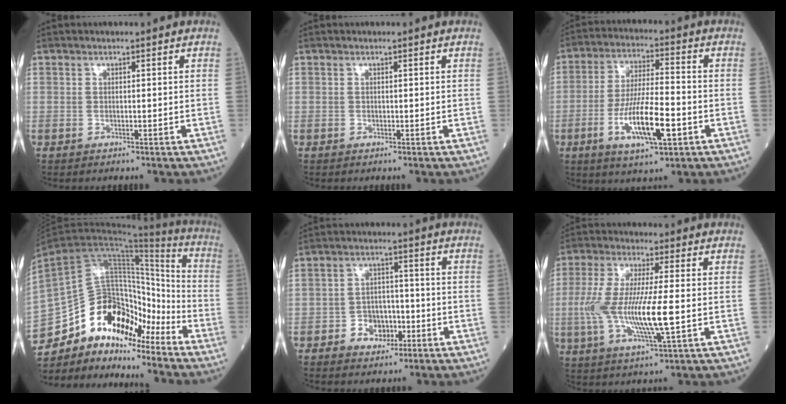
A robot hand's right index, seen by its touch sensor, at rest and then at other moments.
{"total": 0.0}
{"total": 12.0, "force": [-4.0, 2.4, 11.1], "torque": [-0.212, -0.009, -0.069]}
{"total": 20.5, "force": [-16.5, 7.9, 9.1], "torque": [-0.189, 0.049, -0.286]}
{"total": 5.2, "force": [-2.4, 3.8, 2.6], "torque": [-0.040, 0.015, -0.038]}
{"total": 12.0, "force": [-1.4, 1.6, 11.9], "torque": [-0.248, -0.007, -0.029]}